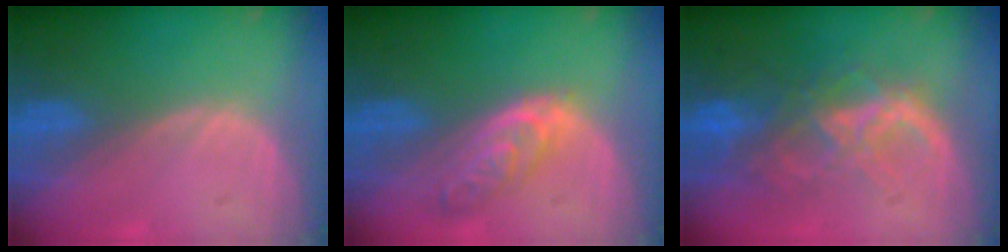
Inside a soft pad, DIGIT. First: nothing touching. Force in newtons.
{"total": 5.2, "press": 5.2, "slide": 0.4}
{"total": 8.9, "press": 7.5, "slide": 4.7}